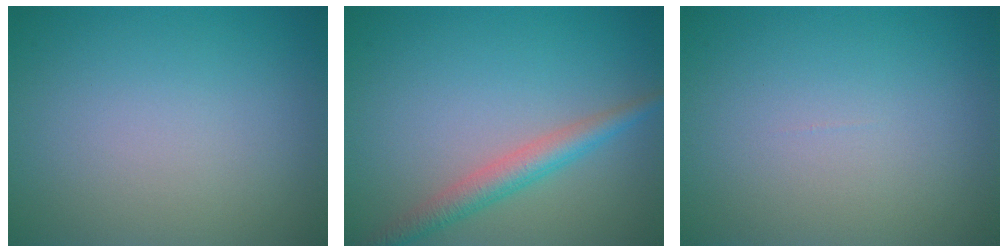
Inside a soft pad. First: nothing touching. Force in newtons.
{"total": 3.0, "press": 3.0, "slide": 0.1}
{"total": 0.0}